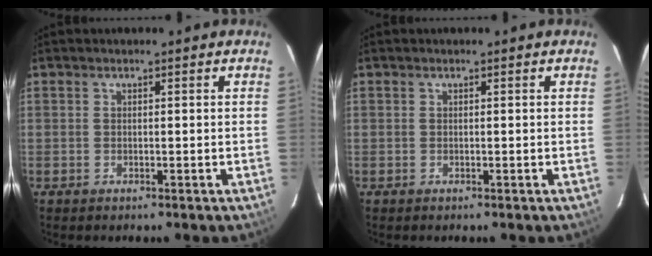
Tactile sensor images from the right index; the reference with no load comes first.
{"total": 0.0}